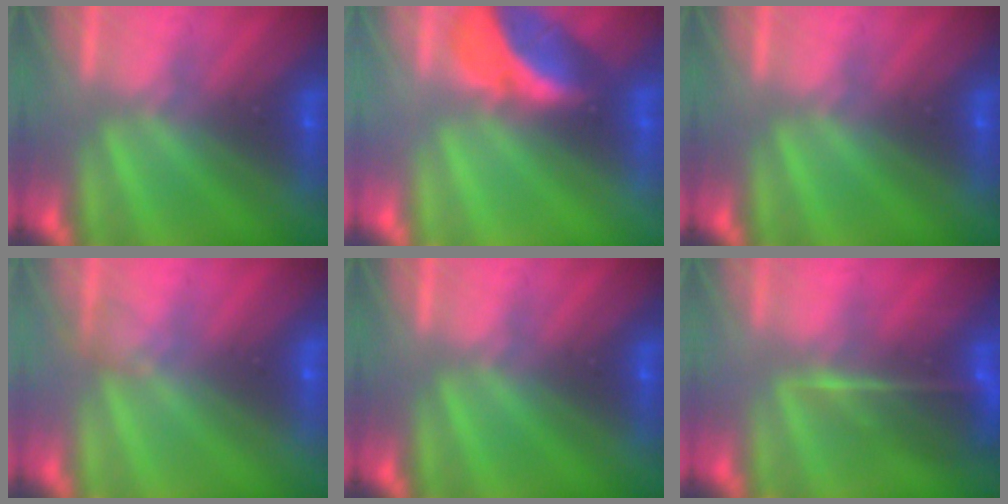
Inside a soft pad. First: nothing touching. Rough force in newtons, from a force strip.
{"total": 2.6}
{"total": 0.0}
{"total": 2.1}
{"total": 0.0}
{"total": 6.9}